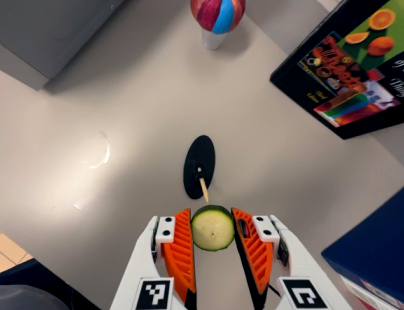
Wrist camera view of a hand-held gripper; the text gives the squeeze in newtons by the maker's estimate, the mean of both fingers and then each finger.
{"total": 8.7, "left": 8.8, "right": 8.5}